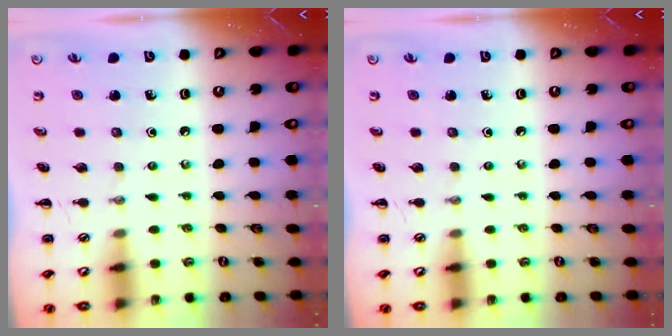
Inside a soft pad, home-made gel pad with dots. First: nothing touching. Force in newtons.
{"total": 0.0}